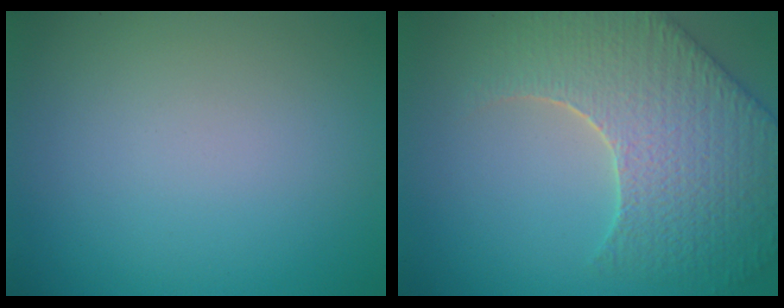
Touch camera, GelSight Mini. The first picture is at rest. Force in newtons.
{"total": 7.7, "press": 6.1, "slide": 4.6}